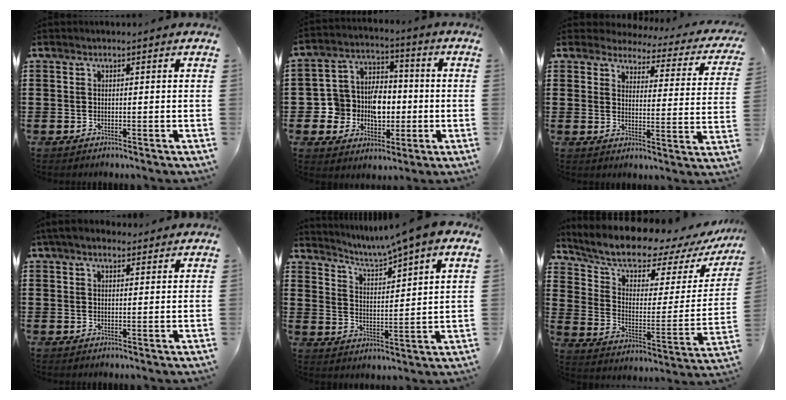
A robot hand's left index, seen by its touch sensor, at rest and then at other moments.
{"total": 9.0, "force": [-1.3, 8.0, 4.0], "torque": [-0.107, 0.020, -0.017]}
{"total": 3.3, "force": [3.2, 0.8, 0.7], "torque": [-0.028, -0.024, 0.049]}
{"total": 3.0, "force": [2.1, 1.3, 1.7], "torque": [-0.038, 0.008, 0.038]}
{"total": 5.2, "force": [4.6, -0.7, 2.3], "torque": [-0.067, -0.034, 0.071]}
{"total": 9.4, "force": [8.4, 2.6, 3.2], "torque": [-0.084, -0.067, 0.140]}